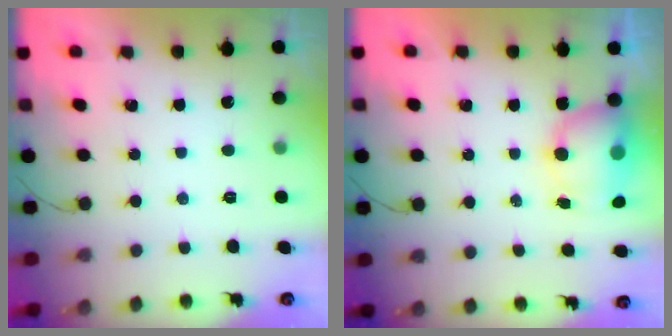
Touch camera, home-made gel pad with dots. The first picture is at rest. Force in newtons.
{"total": 7.5, "press": 7.4, "slide": 1.6}